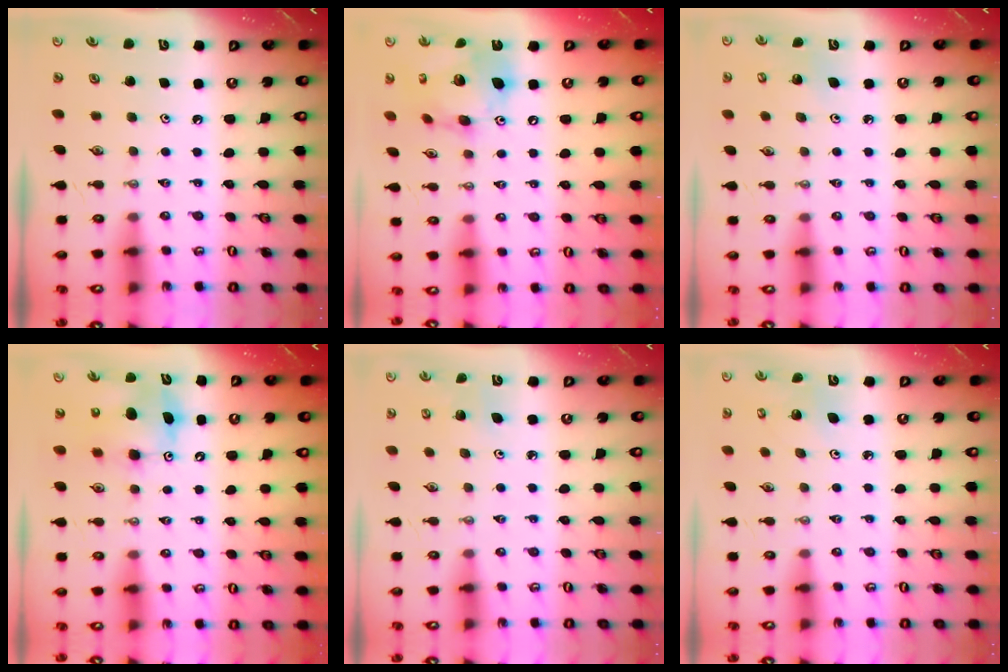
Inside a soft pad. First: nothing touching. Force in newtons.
{"total": 16.8, "press": 16.7, "slide": 1.8}
{"total": 4.2, "press": 4.0, "slide": 1.1}
{"total": 9.7, "press": 9.7, "slide": 0.4}
{"total": 3.2, "press": 3.2, "slide": 0.3}
{"total": 3.9, "press": 3.8, "slide": 0.8}